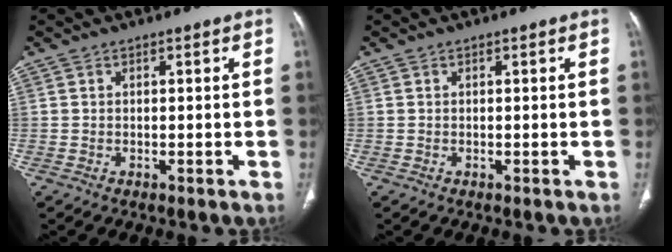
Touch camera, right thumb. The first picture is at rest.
{"total": 0.0}